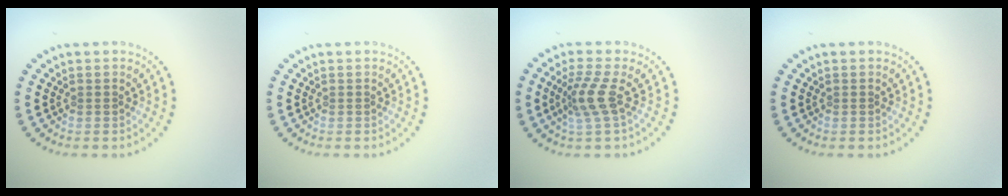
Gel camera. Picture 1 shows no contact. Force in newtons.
{"total": 0.0}
{"total": 2.8, "press": 2.1, "slide": 1.9}
{"total": 0.0}